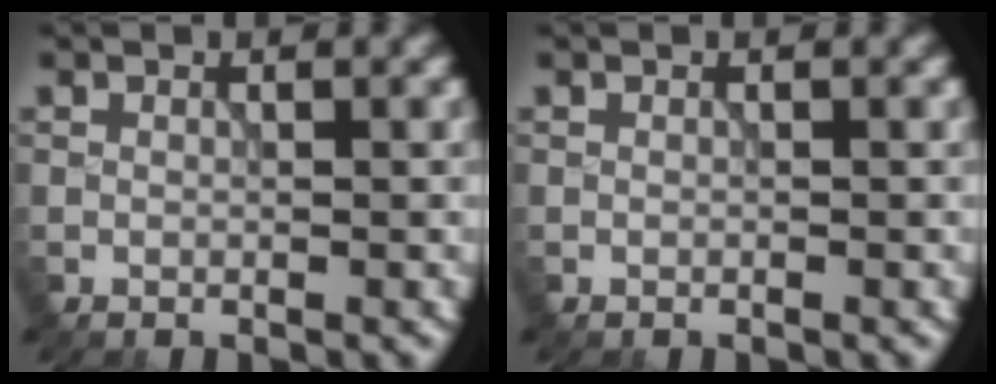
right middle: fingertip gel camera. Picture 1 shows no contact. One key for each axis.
{"total": 0.0}